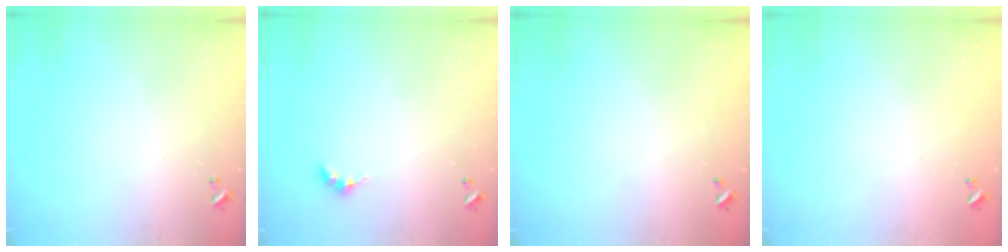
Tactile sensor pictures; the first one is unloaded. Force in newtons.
{"total": 3.9, "press": 3.8, "slide": 0.5}
{"total": 2.7, "press": 2.7, "slide": 0.1}
{"total": 2.8, "press": 2.8, "slide": 0.1}